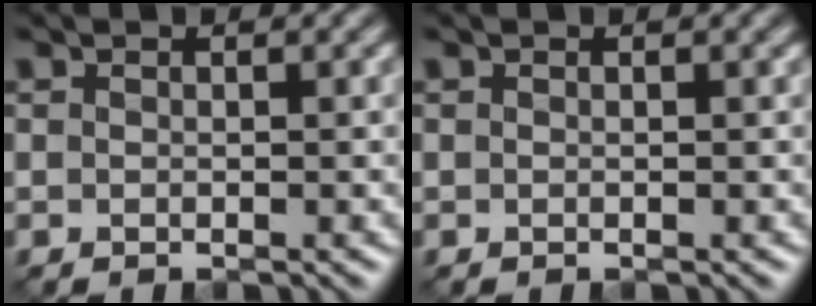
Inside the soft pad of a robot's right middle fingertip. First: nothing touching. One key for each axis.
{"total": 0.0}